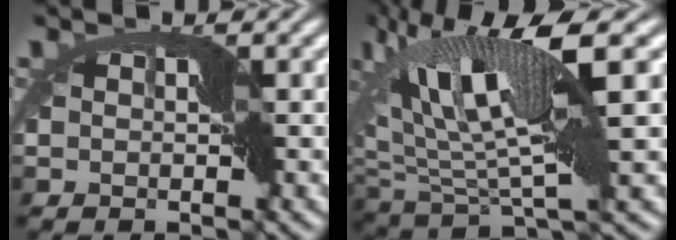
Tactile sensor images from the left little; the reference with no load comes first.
{"total": 9.3, "force": [3.9, 2.1, 8.1], "torque": [-0.168, 0.007, 0.072]}